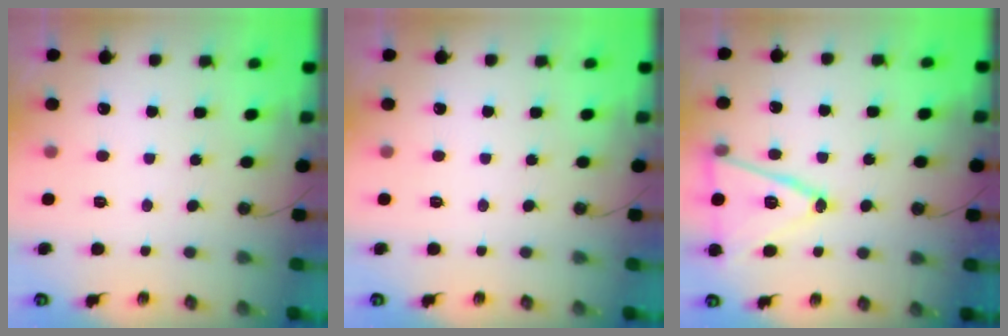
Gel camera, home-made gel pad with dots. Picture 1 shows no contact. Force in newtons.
{"total": 0.0}
{"total": 16.6, "press": 16.3, "slide": 3.1}